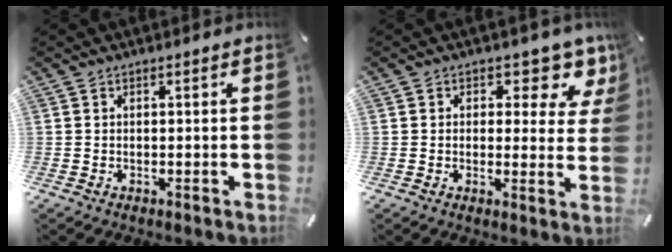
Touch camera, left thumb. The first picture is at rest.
{"total": 7.2, "force": [4.5, 4.2, 3.7], "torque": [-0.035, -0.034, 0.073]}